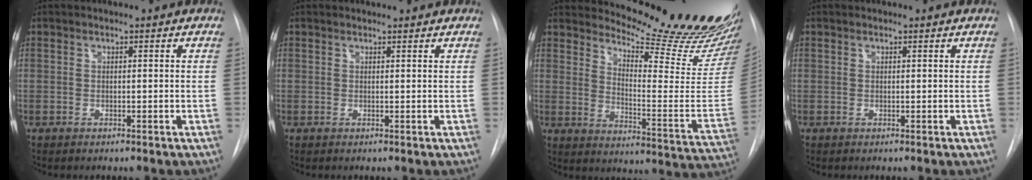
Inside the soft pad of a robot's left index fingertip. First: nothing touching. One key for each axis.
{"total": 2.3, "fx": 2.3, "fy": 0.2, "fz": 0.4, "tx": -0.009, "ty": 0.011, "tz": 0.028}
{"total": 21.8, "fx": 20.4, "fy": 0.6, "fz": 7.7, "tx": -0.116, "ty": -0.144, "tz": 0.253}
{"total": 1.0, "fx": 1.0, "fy": 0.0, "fz": 0.1, "tx": -0.008, "ty": 0.006, "tz": 0.014}